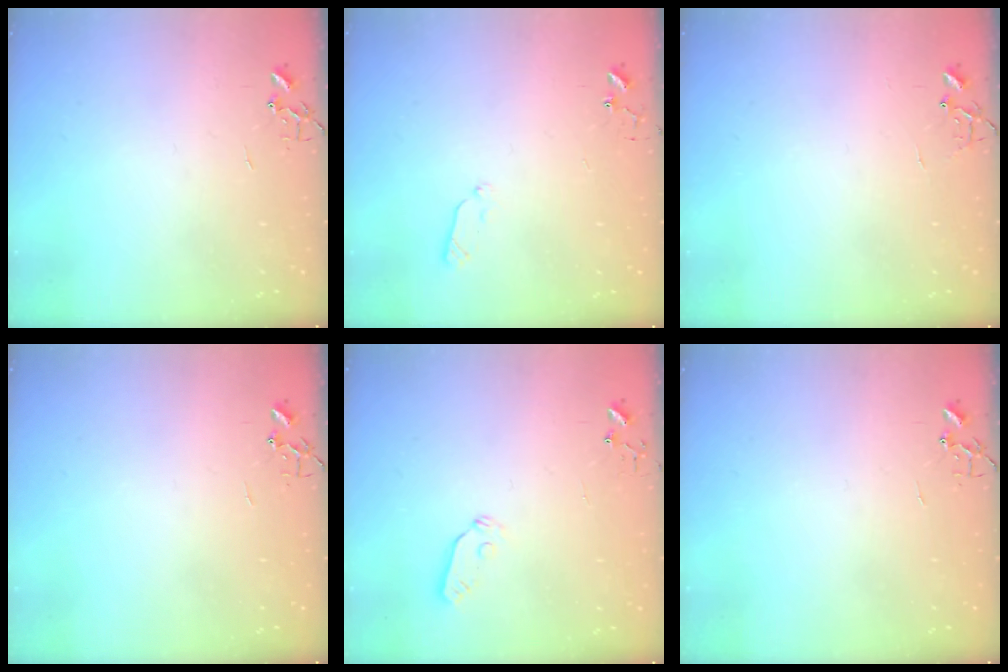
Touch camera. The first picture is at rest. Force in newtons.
{"total": 5.6, "press": 5.6, "slide": 0.8}
{"total": 5.8, "press": 5.8, "slide": 0.5}
{"total": 0.0}
{"total": 3.8, "press": 3.8, "slide": 0.6}
{"total": 0.0}